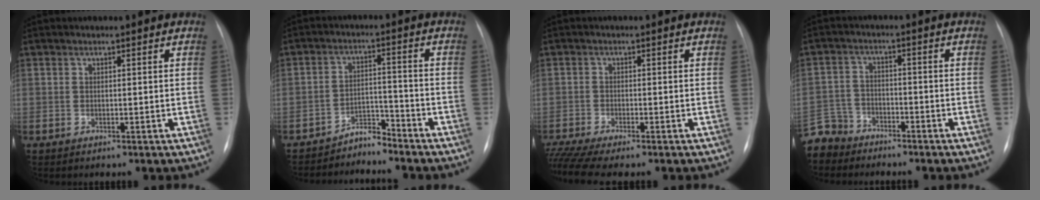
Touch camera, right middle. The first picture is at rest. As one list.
[{"total": 3.7, "force": [-3.7, 0.3, -0.1], "torque": [0.009, -0.004, -0.061]}, {"total": 6.6, "force": [-5.7, -0.2, 3.5], "torque": [-0.062, -0.012, -0.095]}, {"total": 6.4, "force": [-5.7, 2.9, -0.5], "torque": [0.013, -0.001, -0.115]}]